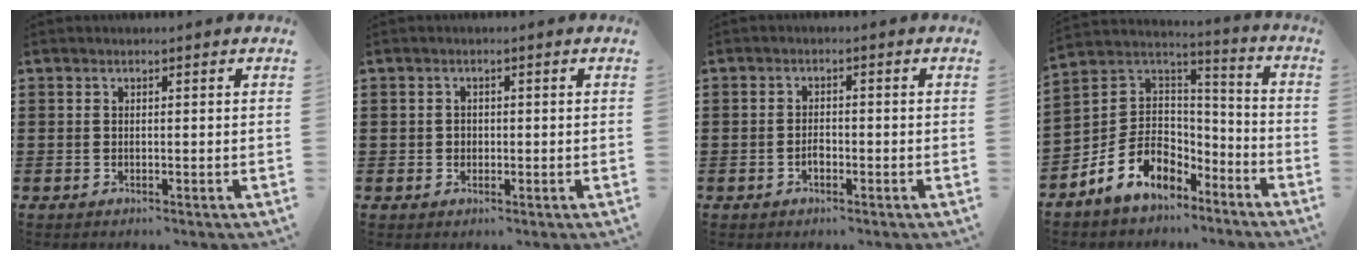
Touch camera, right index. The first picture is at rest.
{"total": 1.0, "force": [-0.1, 1.0, 0.3], "torque": [-0.008, 0.004, -0.002]}
{"total": 2.1, "force": [-1.0, 1.1, 1.5], "torque": [-0.032, 0.003, -0.021]}
{"total": 8.3, "force": [-3.7, 7.1, 1.9], "torque": [-0.067, 0.011, -0.068]}